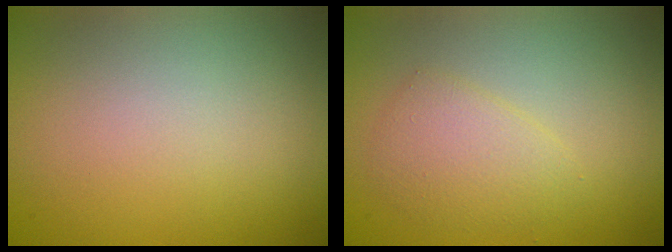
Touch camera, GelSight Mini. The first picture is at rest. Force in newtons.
{"total": 2.4, "press": 2.4, "slide": 0.1}